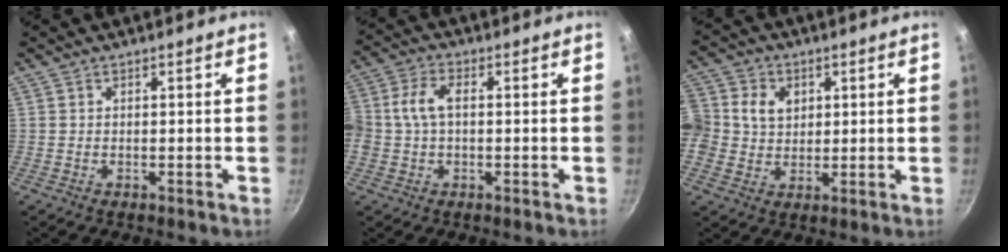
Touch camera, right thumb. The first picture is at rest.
{"total": 6.9, "force": [0.1, 4.5, 5.2], "torque": [-0.108, 0.023, -0.008]}
{"total": 16.0, "force": [2.5, 14.2, 7.0], "torque": [-0.178, 0.033, 0.041]}